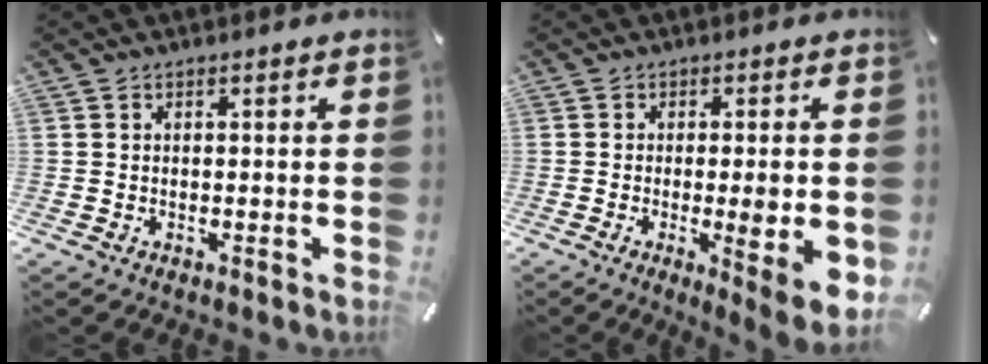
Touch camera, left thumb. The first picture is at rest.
{"total": 8.0, "force": [-1.0, 1.2, 7.9], "torque": [-0.102, -0.017, -0.012]}